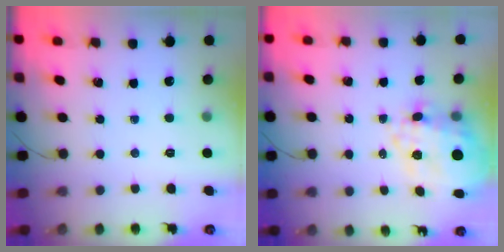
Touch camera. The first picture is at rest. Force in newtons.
{"total": 14.9, "press": 14.6, "slide": 3.0}